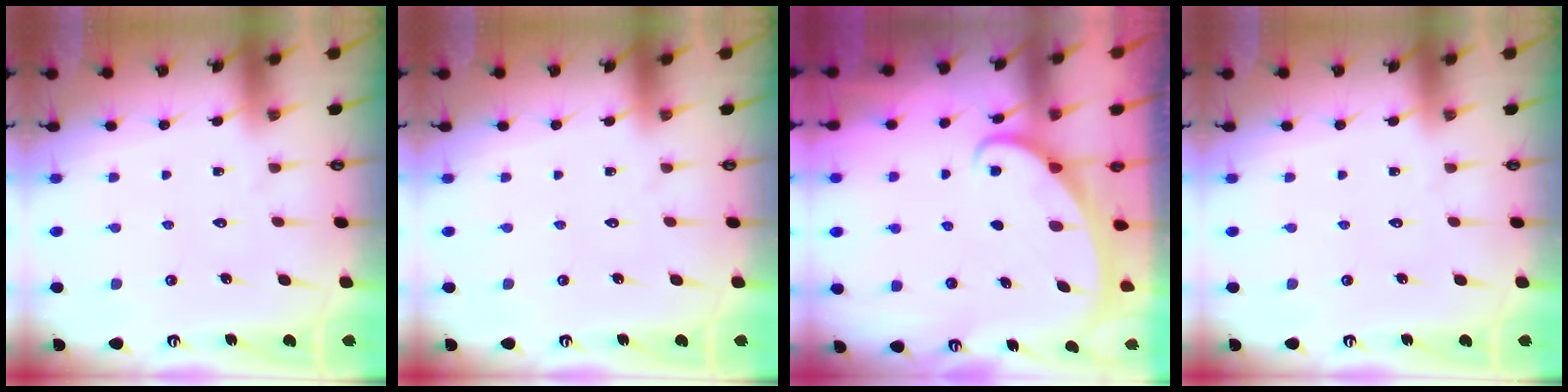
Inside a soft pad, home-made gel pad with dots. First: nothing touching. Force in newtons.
{"total": 0.0}
{"total": 2.1, "press": 2.1, "slide": 0.2}
{"total": 0.0}